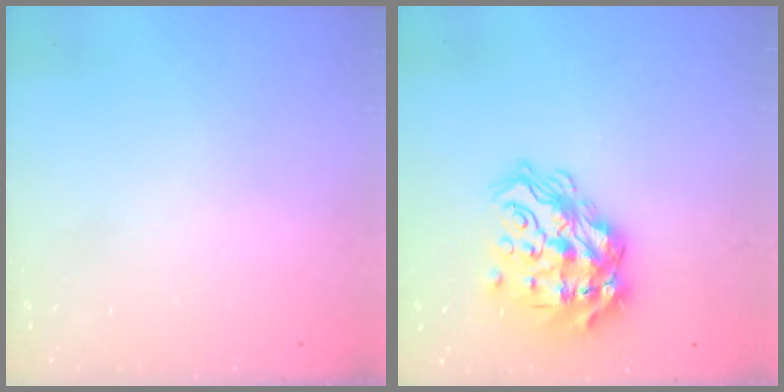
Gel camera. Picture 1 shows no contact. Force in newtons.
{"total": 19.6, "press": 19.5, "slide": 2.0}